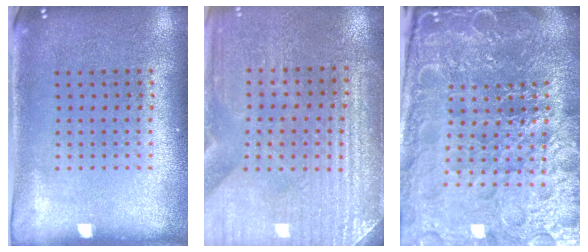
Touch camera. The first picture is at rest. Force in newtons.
{"total": 3.2, "press": 3.2, "slide": 0.3}
{"total": 6.8, "press": 6.0, "slide": 3.3}